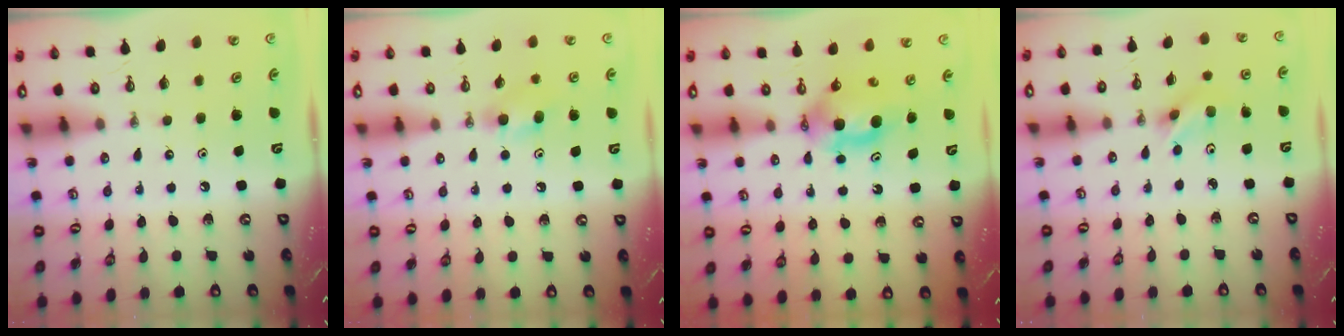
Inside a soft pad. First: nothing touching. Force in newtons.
{"total": 7.2, "press": 7.2, "slide": 1.1}
{"total": 5.8, "press": 5.6, "slide": 1.4}
{"total": 4.4, "press": 3.7, "slide": 2.4}